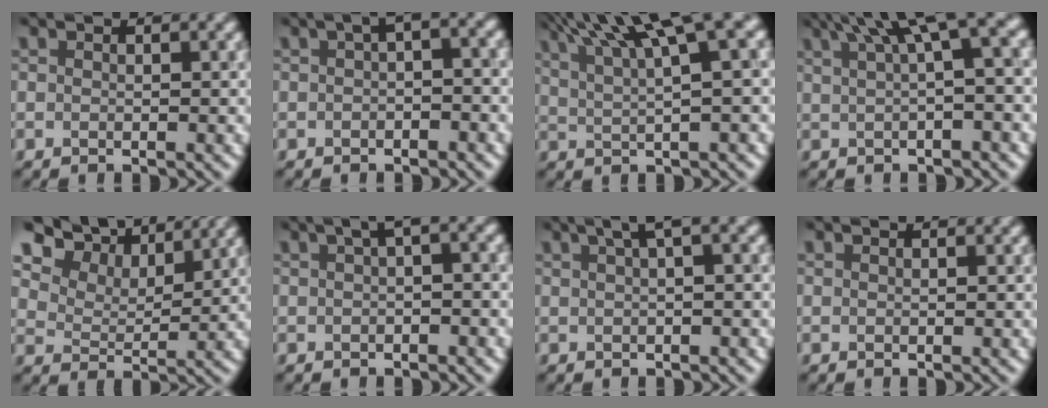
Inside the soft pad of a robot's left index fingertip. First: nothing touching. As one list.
[{"total": 2.4, "force": [-0.2, 0.7, 2.3], "torque": [-0.033, 0.013, -0.003]}, {"total": 10.3, "force": [6.3, 2.1, 7.9], "torque": [-0.082, 0.037, 0.089]}, {"total": 7.5, "force": [3.6, 1.8, 6.3], "torque": [-0.056, 0.033, 0.059]}, {"total": 10.3, "force": [7.7, 5.0, 4.6], "torque": [-0.106, 0.006, 0.141]}, {"total": 2.5, "force": [0.3, 0.4, 2.4], "torque": [-0.031, 0.017, 0.007]}, {"total": 2.8, "force": [1.2, 0.4, 2.5], "torque": [-0.028, 0.016, 0.022]}, {"total": 0.0}]